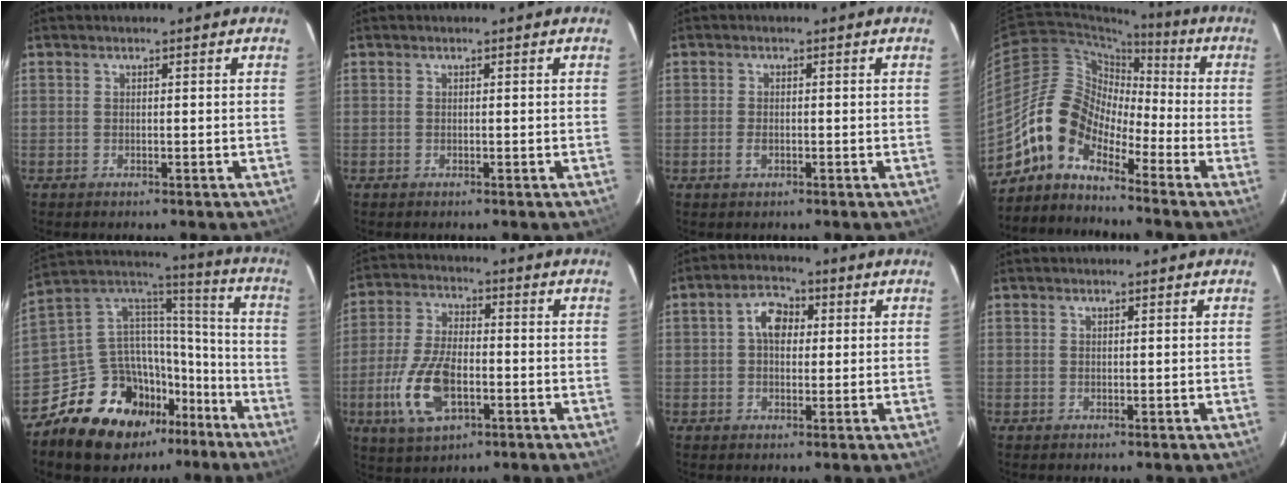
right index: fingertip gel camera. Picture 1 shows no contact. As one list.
[{"total": 0.0}, {"total": 1.7, "force": [-0.7, 1.0, 1.2], "torque": [-0.026, -0.001, -0.012]}, {"total": 10.1, "force": [-6.5, 5.8, 5.1], "torque": [-0.088, 0.028, -0.143]}, {"total": 20.8, "force": [-13.9, 12.5, 9.0], "torque": [-0.180, 0.060, -0.212]}, {"total": 12.7, "force": [-4.2, 6.2, 10.3], "torque": [-0.224, -0.005, -0.073]}, {"total": 5.3, "force": [0.9, 3.8, 3.6], "torque": [-0.063, 0.020, 0.015]}, {"total": 0.0}]